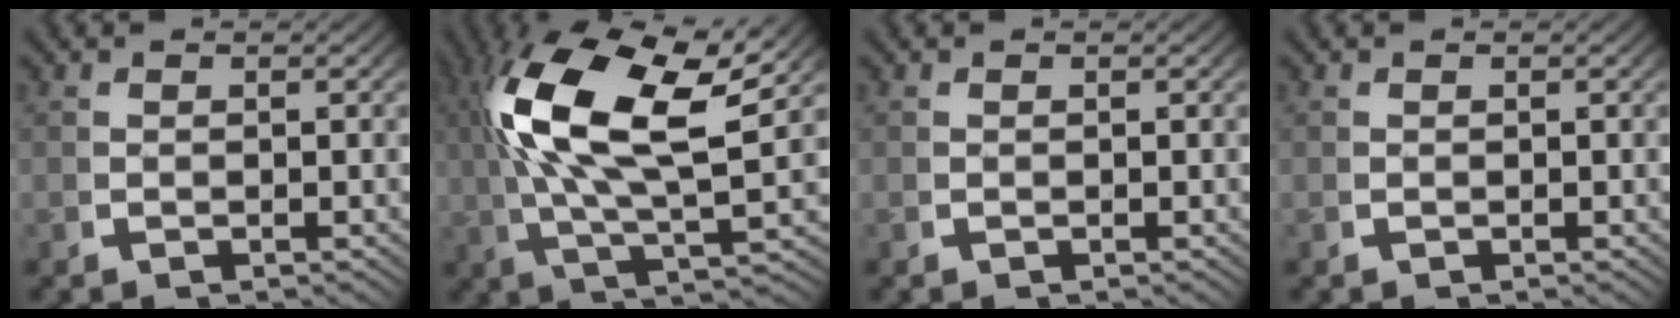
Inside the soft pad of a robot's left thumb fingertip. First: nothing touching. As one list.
[{"total": 13.2, "force": [2.9, 6.0, 11.4], "torque": [-0.226, -0.013, 0.054]}, {"total": 0.0}, {"total": 0.0}]